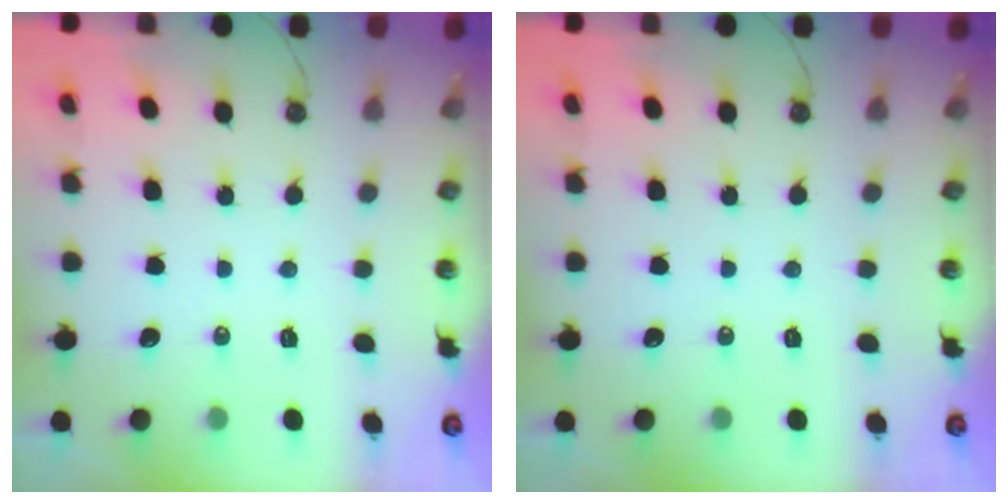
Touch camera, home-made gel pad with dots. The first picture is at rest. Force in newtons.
{"total": 0.0}